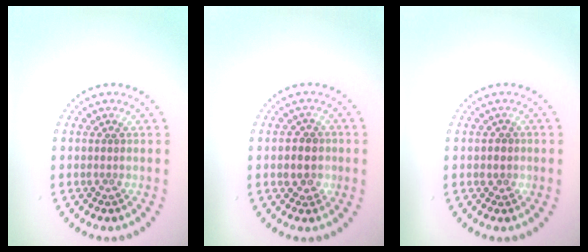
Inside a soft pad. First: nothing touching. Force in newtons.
{"total": 2.0, "press": 1.9, "slide": 0.6}
{"total": 0.7, "press": 0.5, "slide": 0.4}